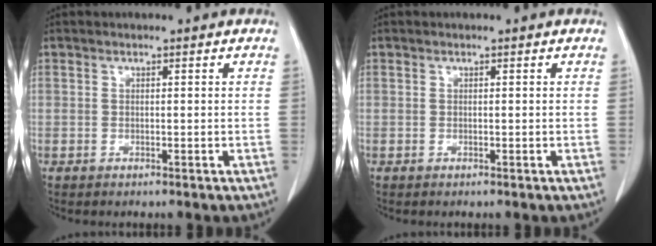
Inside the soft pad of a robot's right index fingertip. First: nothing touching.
{"total": 0.0}